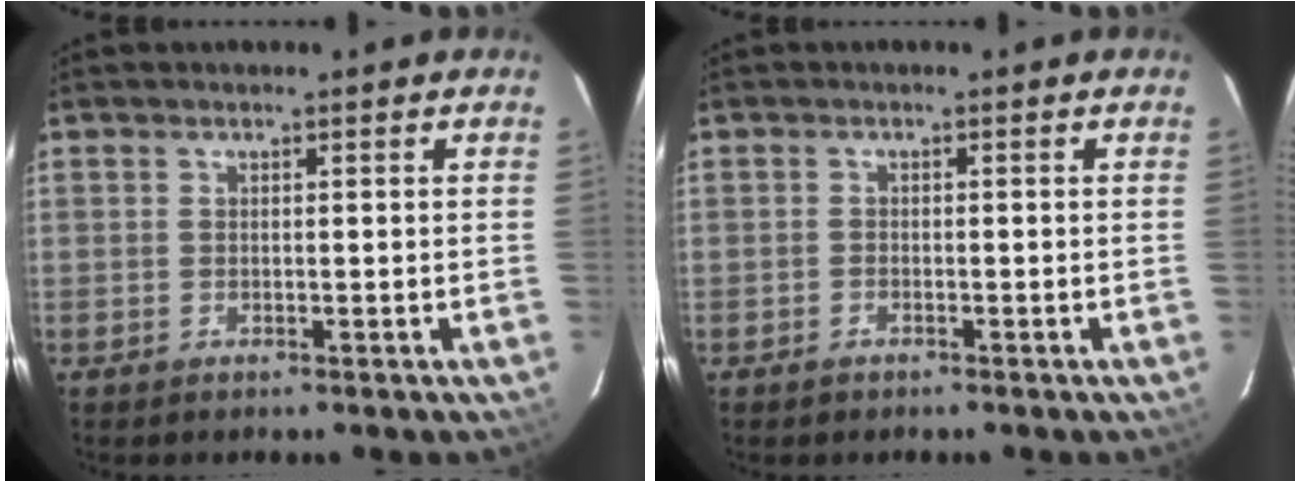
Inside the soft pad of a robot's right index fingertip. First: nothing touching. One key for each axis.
{"total": 1.1, "fx": -0.8, "fy": 0.7, "fz": 0.2, "tx": -0.006, "ty": 0.002, "tz": -0.013}